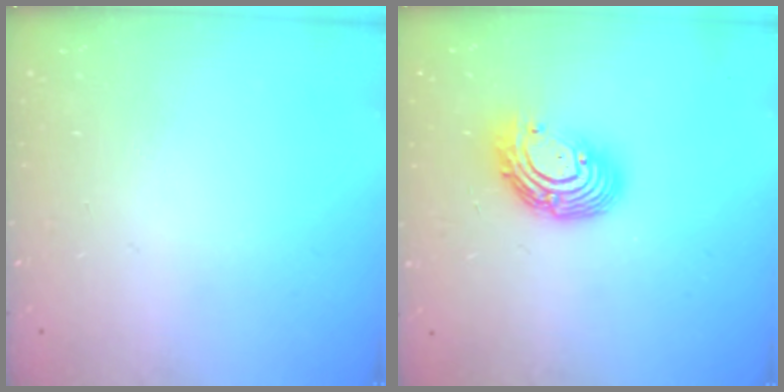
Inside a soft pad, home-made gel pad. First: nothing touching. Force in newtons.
{"total": 11.9, "press": 11.8, "slide": 1.3}